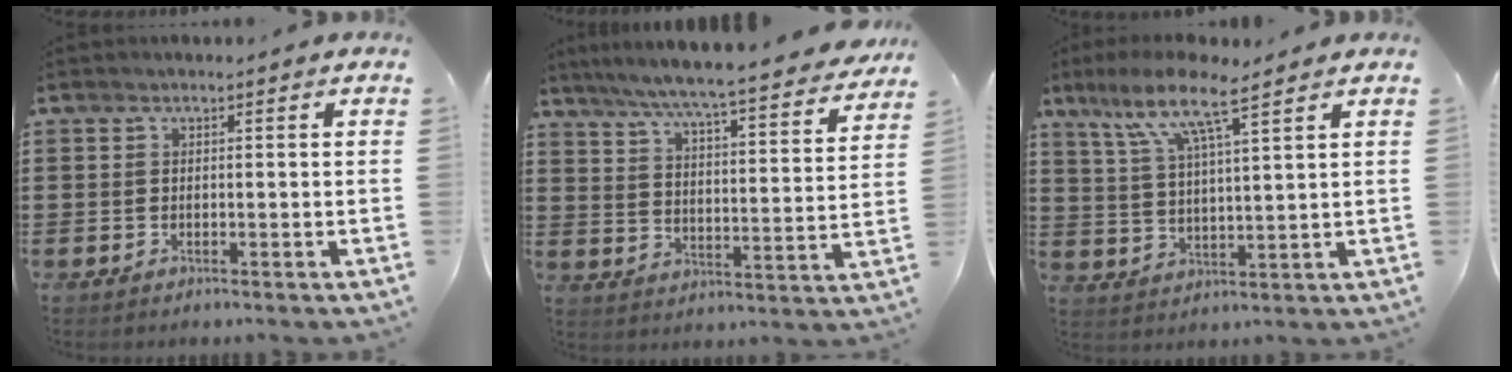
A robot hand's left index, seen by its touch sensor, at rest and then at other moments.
{"total": 6.6, "force": [6.0, -0.7, 2.6], "torque": [-0.078, -0.049, 0.097]}
{"total": 9.1, "force": [6.5, 1.1, 6.2], "torque": [-0.140, -0.017, 0.115]}